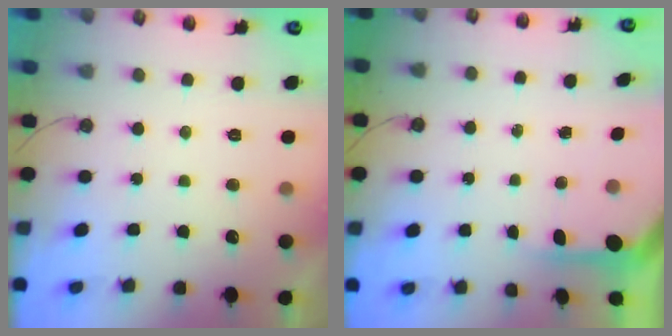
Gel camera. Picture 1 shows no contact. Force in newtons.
{"total": 4.2, "press": 4.2, "slide": 0.4}